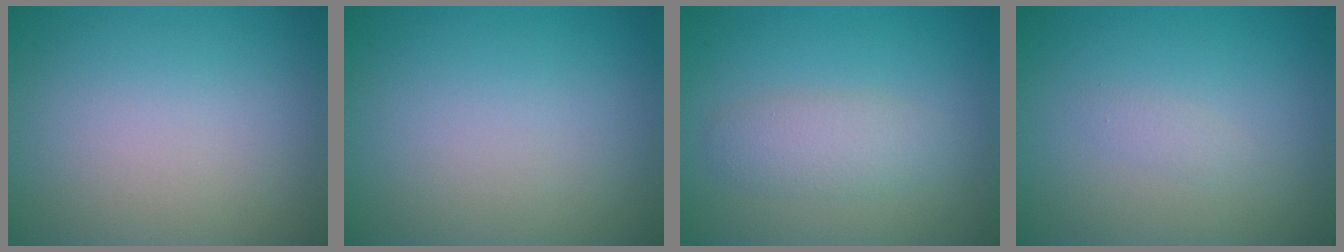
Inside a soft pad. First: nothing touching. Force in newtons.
{"total": 0.0}
{"total": 2.6, "press": 2.6, "slide": 0.2}
{"total": 0.7, "press": 0.7, "slide": 0.0}